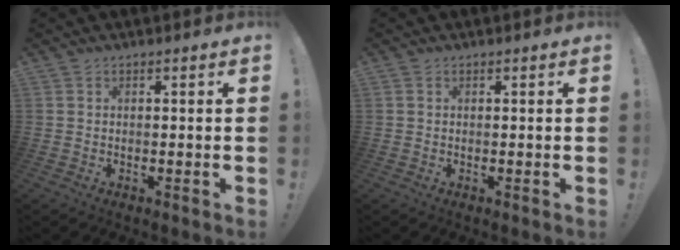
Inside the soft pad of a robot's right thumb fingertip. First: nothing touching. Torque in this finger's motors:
{"motor_torque": [0.14, 0.22, 0.46, 0.32, 0.05]}